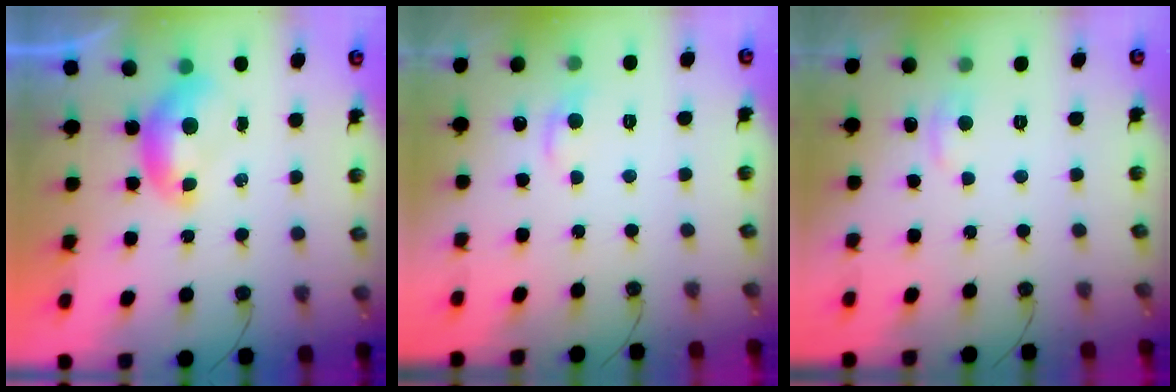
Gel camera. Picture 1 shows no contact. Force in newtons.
{"total": 0.8, "press": 0.1, "slide": 0.8}
{"total": 0.9, "press": 0.2, "slide": 0.9}